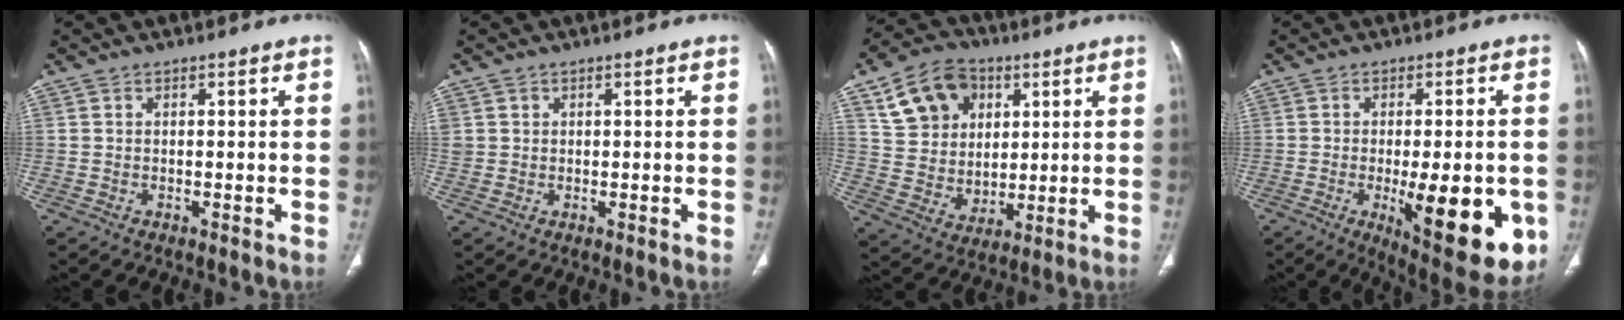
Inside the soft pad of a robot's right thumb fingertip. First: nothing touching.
{"total": 2.0, "force": [0.7, 1.8, 0.5], "torque": [0.003, 0.001, 0.016]}
{"total": 15.0, "force": [6.2, 11.6, 7.2], "torque": [-0.092, -0.012, 0.114]}
{"total": 18.8, "force": [-5.0, 6.7, 16.9], "torque": [-0.182, -0.017, -0.046]}